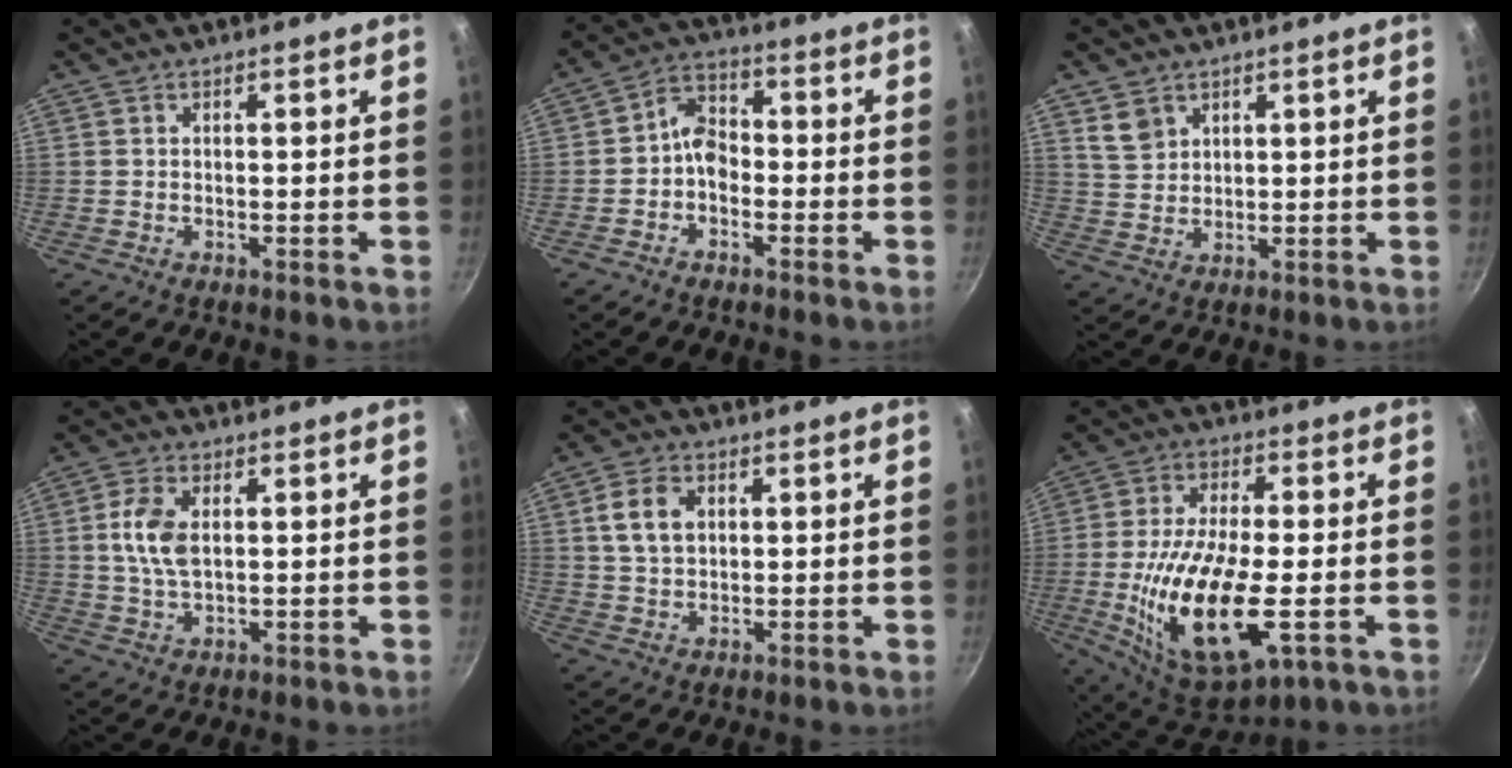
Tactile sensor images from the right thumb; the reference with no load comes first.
{"total": 5.7, "force": [-1.7, 4.1, 3.5], "torque": [-0.040, 0.034, -0.042]}
{"total": 4.7, "force": [2.6, 3.4, 1.8], "torque": [-0.019, -0.005, 0.057]}
{"total": 7.4, "force": [1.3, 4.1, 6.0], "torque": [-0.113, 0.002, 0.025]}
{"total": 6.7, "force": [1.8, 4.7, 4.5], "torque": [-0.070, 0.003, 0.032]}
{"total": 20.7, "force": [-4.5, 8.4, 18.4], "torque": [-0.344, -0.001, -0.078]}